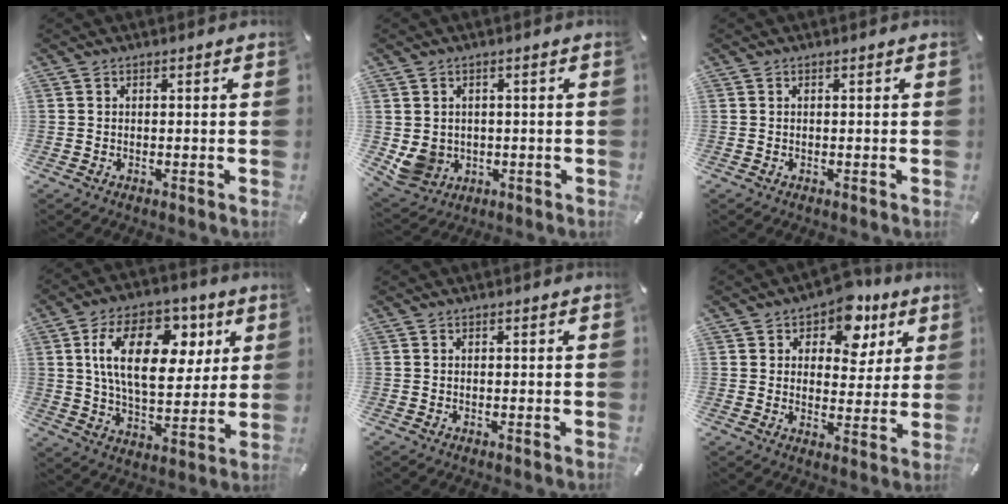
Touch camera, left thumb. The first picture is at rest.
{"total": 6.1, "force": [0.3, 5.9, 1.4], "torque": [-0.050, -0.008, 0.007]}
{"total": 0.0}
{"total": 20.2, "force": [6.4, 11.9, 15.1], "torque": [-0.257, 0.003, 0.106]}
{"total": 0.0}
{"total": 10.0, "force": [6.0, 6.5, 4.6], "torque": [-0.056, -0.036, 0.101]}